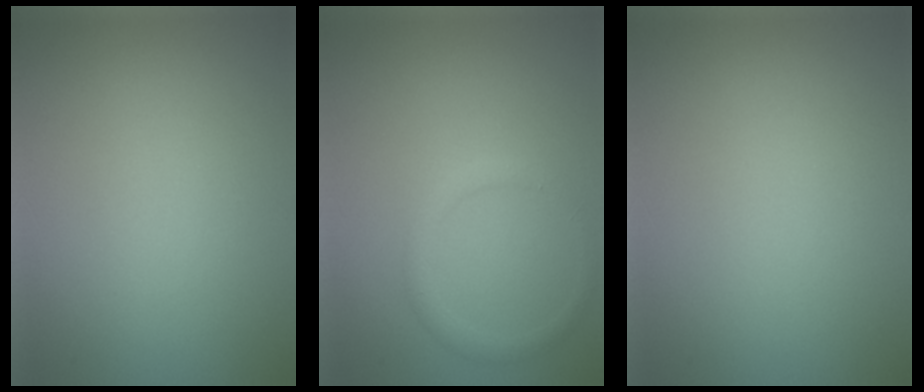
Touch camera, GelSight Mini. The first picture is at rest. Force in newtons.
{"total": 1.4, "press": 1.4, "slide": 0.2}
{"total": 0.0}